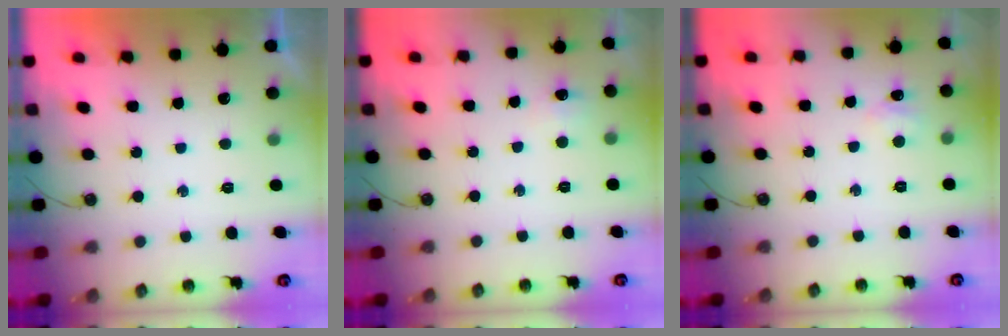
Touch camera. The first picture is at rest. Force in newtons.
{"total": 5.4, "press": 5.4, "slide": 0.7}
{"total": 5.1, "press": 5.0, "slide": 1.0}